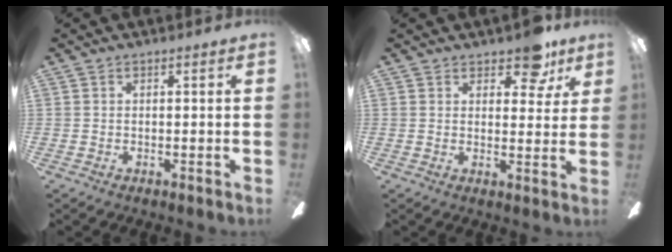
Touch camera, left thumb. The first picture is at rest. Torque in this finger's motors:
{"motor_torque": [0.81, 0.30, 0.68, -0.42, 0.02]}